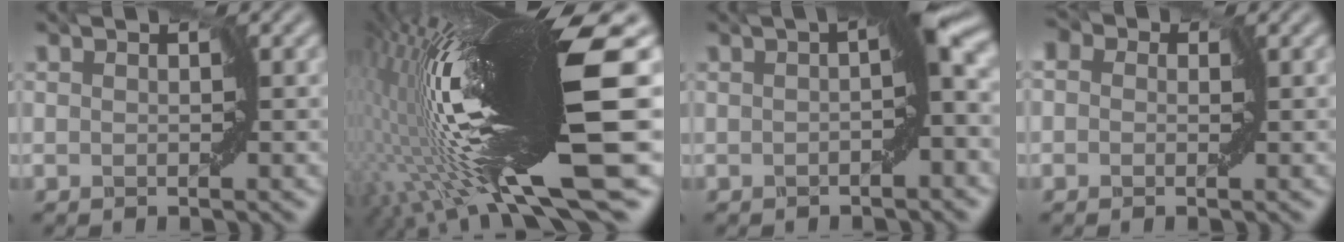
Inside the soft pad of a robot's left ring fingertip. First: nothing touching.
{"total": 18.1, "force": [1.4, 3.0, 17.8], "torque": [-0.298, -0.012, 0.029]}
{"total": 4.4, "force": [-0.3, 1.0, 4.3], "torque": [-0.058, 0.012, -0.019]}
{"total": 3.4, "force": [1.1, 2.6, 1.8], "torque": [-0.014, 0.010, -0.026]}